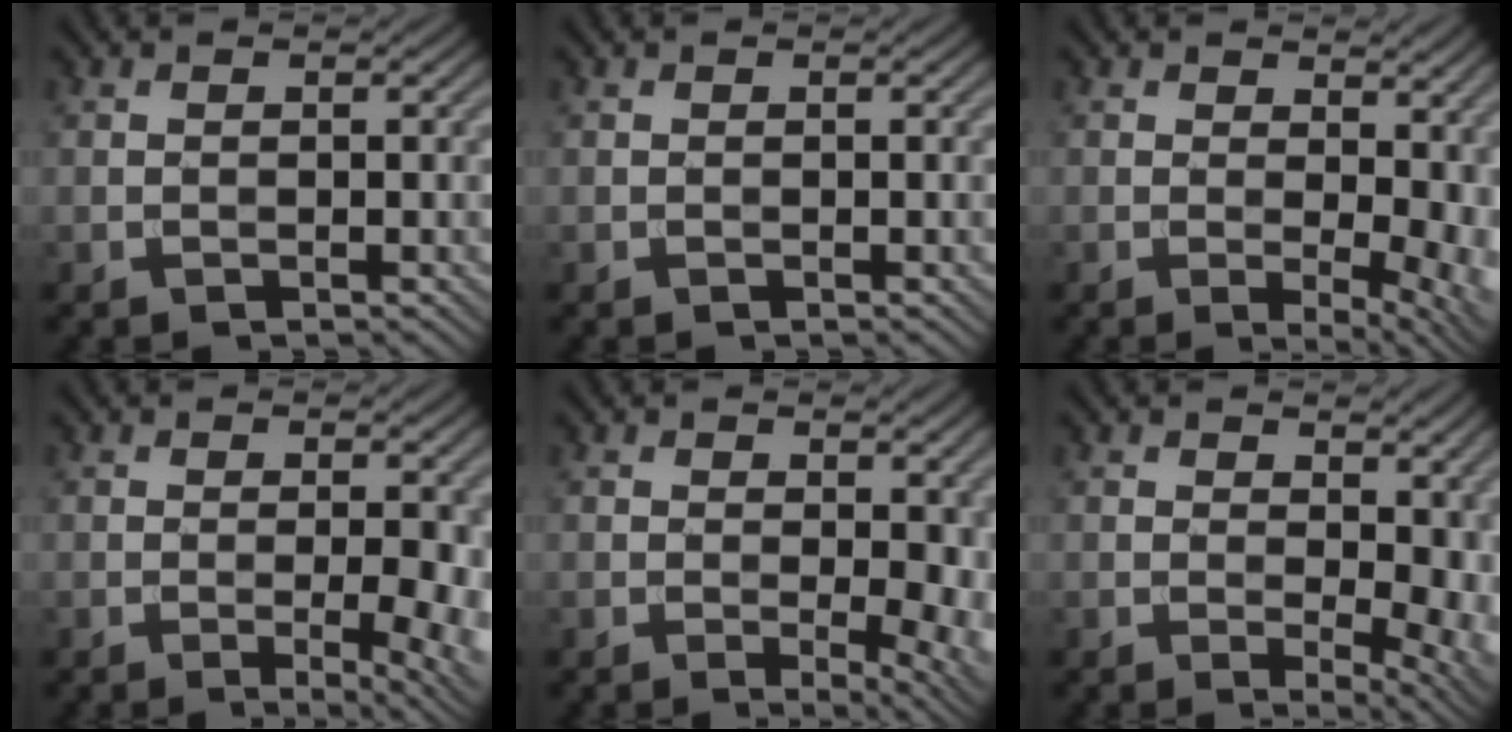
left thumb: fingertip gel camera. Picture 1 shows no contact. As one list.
[{"total": 0.0}, {"total": 8.4, "force": [0.9, 4.0, 7.3], "torque": [-0.082, 0.000, 0.024]}, {"total": 5.3, "force": [-0.7, 1.3, 5.1], "torque": [-0.076, -0.008, -0.006]}, {"total": 6.3, "force": [-0.2, 2.6, 5.7], "torque": [-0.067, -0.005, -0.001]}, {"total": 8.0, "force": [1.1, 4.2, 6.8], "torque": [-0.082, -0.004, 0.025]}]